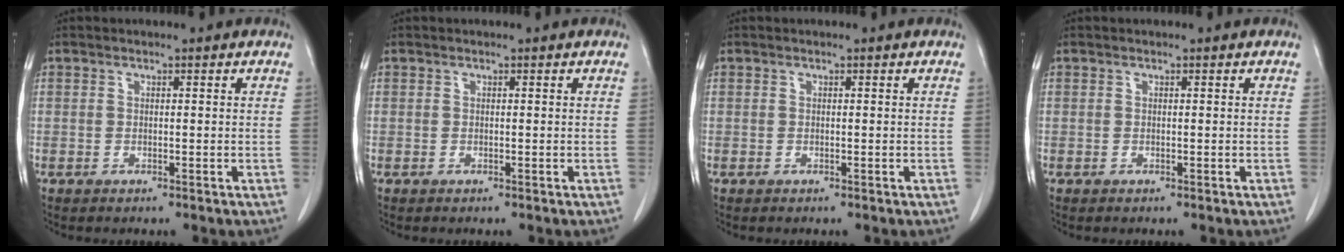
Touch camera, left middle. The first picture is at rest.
{"total": 0.0}
{"total": 0.0}
{"total": 0.0}